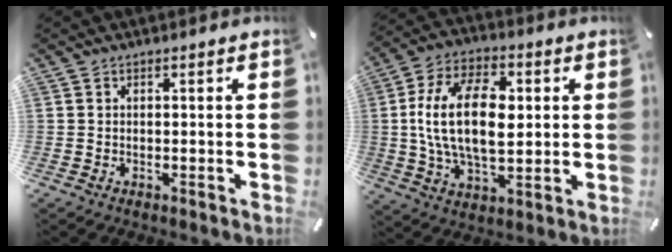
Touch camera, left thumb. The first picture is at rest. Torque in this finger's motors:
{"motor_torque": [2.46, 2.54, 0.57, -0.02, 0.28]}